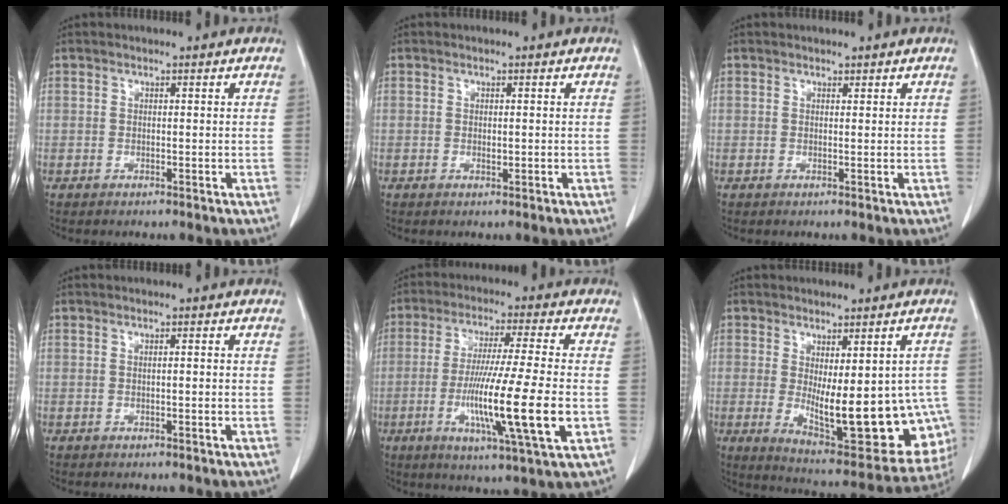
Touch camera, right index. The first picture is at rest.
{"total": 0.6, "force": [0.0, 0.3, 0.5], "torque": [-0.010, -0.002, 0.002]}
{"total": 0.6, "force": [0.5, 0.4, 0.1], "torque": [0.002, 0.000, 0.005]}
{"total": 1.0, "force": [0.1, 0.1, 1.0], "torque": [-0.019, 0.002, 0.001]}
{"total": 15.6, "force": [-3.3, -0.3, 15.2], "torque": [-0.277, -0.025, -0.061]}
{"total": 18.7, "force": [-3.4, 7.0, 17.1], "torque": [-0.169, -0.014, -0.023]}